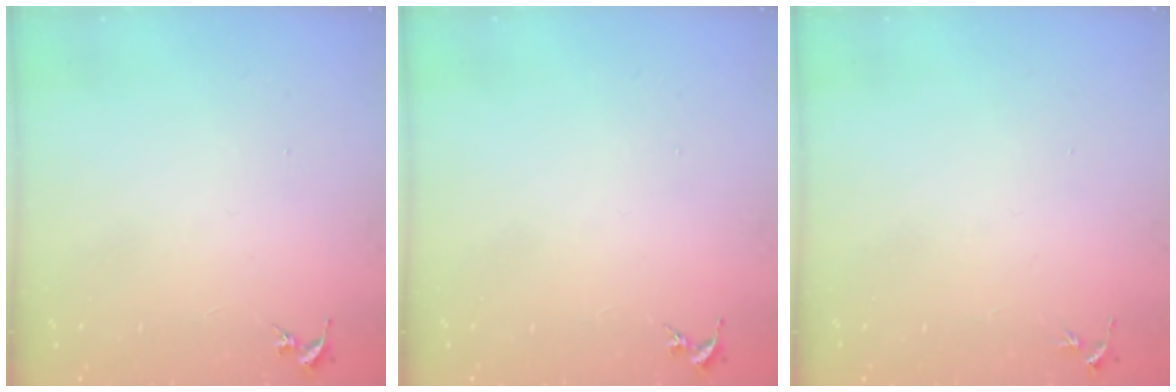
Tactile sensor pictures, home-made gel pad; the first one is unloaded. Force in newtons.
{"total": 0.0}
{"total": 2.6, "press": 2.5, "slide": 0.3}